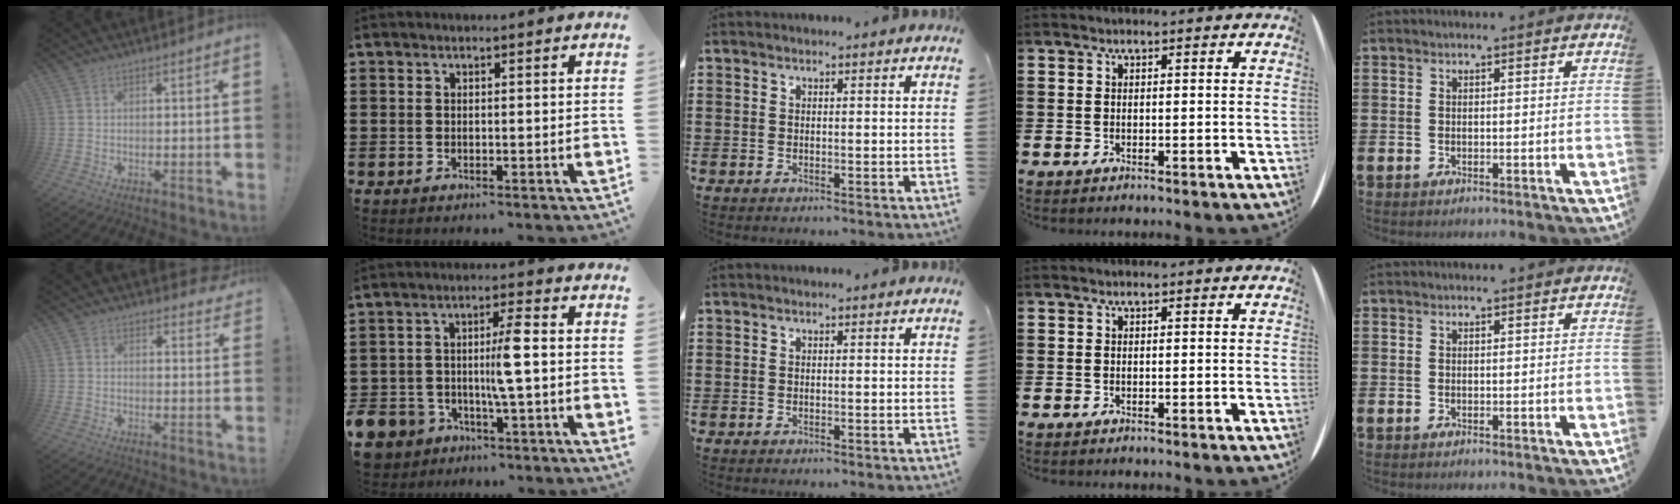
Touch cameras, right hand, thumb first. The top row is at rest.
{"thumb": {"total": 3.0, "force": [2.1, 1.9, 0.8], "torque": [0.001, -0.015, 0.038]}, "index": {"total": 7.5, "force": [-2.1, 3.1, 6.5], "torque": [-0.148, -0.003, -0.047]}}